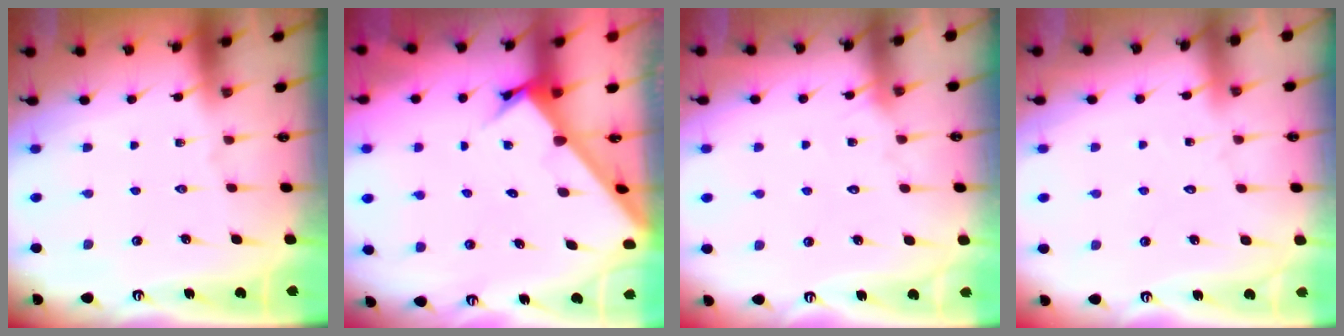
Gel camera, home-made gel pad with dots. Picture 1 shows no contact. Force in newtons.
{"total": 2.8, "press": 2.8, "slide": 0.2}
{"total": 4.8, "press": 4.8, "slide": 0.5}
{"total": 5.1, "press": 5.1, "slide": 0.4}